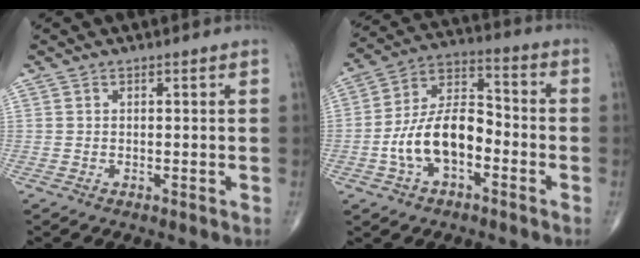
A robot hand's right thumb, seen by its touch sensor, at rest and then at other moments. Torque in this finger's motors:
{"motor_torque": [0.67, 0.04, 1.77, -0.34, 0.13]}